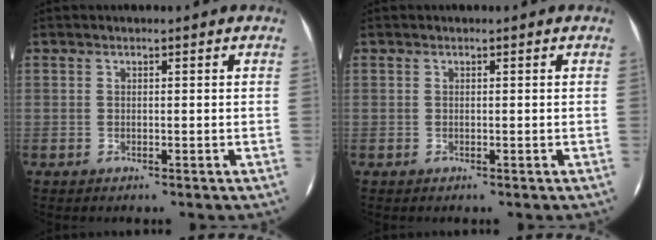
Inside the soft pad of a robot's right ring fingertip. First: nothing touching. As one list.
[{"total": 0.0}]